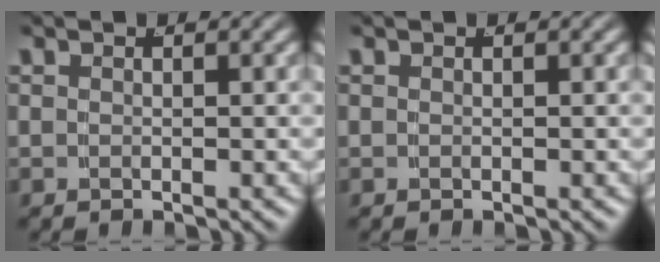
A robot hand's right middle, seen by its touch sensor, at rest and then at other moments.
{"total": 0.0}